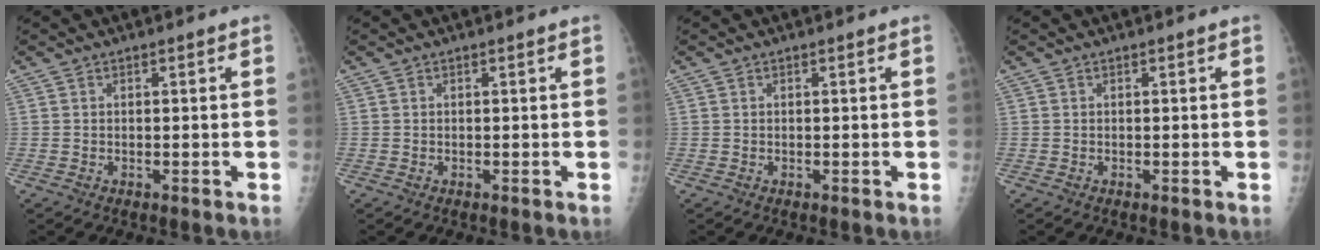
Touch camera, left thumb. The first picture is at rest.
{"total": 0.0}
{"total": 0.0}
{"total": 0.0}